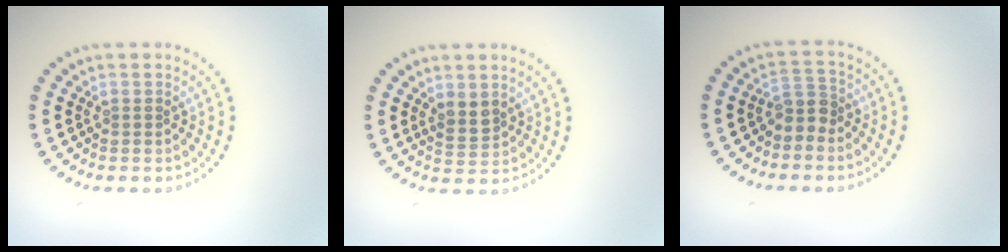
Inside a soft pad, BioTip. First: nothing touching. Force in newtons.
{"total": 1.8, "press": 1.6, "slide": 0.7}
{"total": 2.2, "press": 1.7, "slide": 1.4}